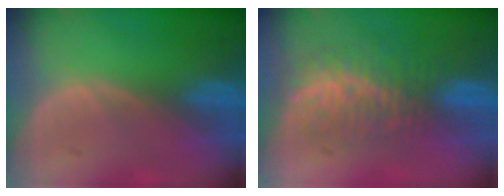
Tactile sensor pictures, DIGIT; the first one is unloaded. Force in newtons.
{"total": 8.3, "press": 7.2, "slide": 4.1}